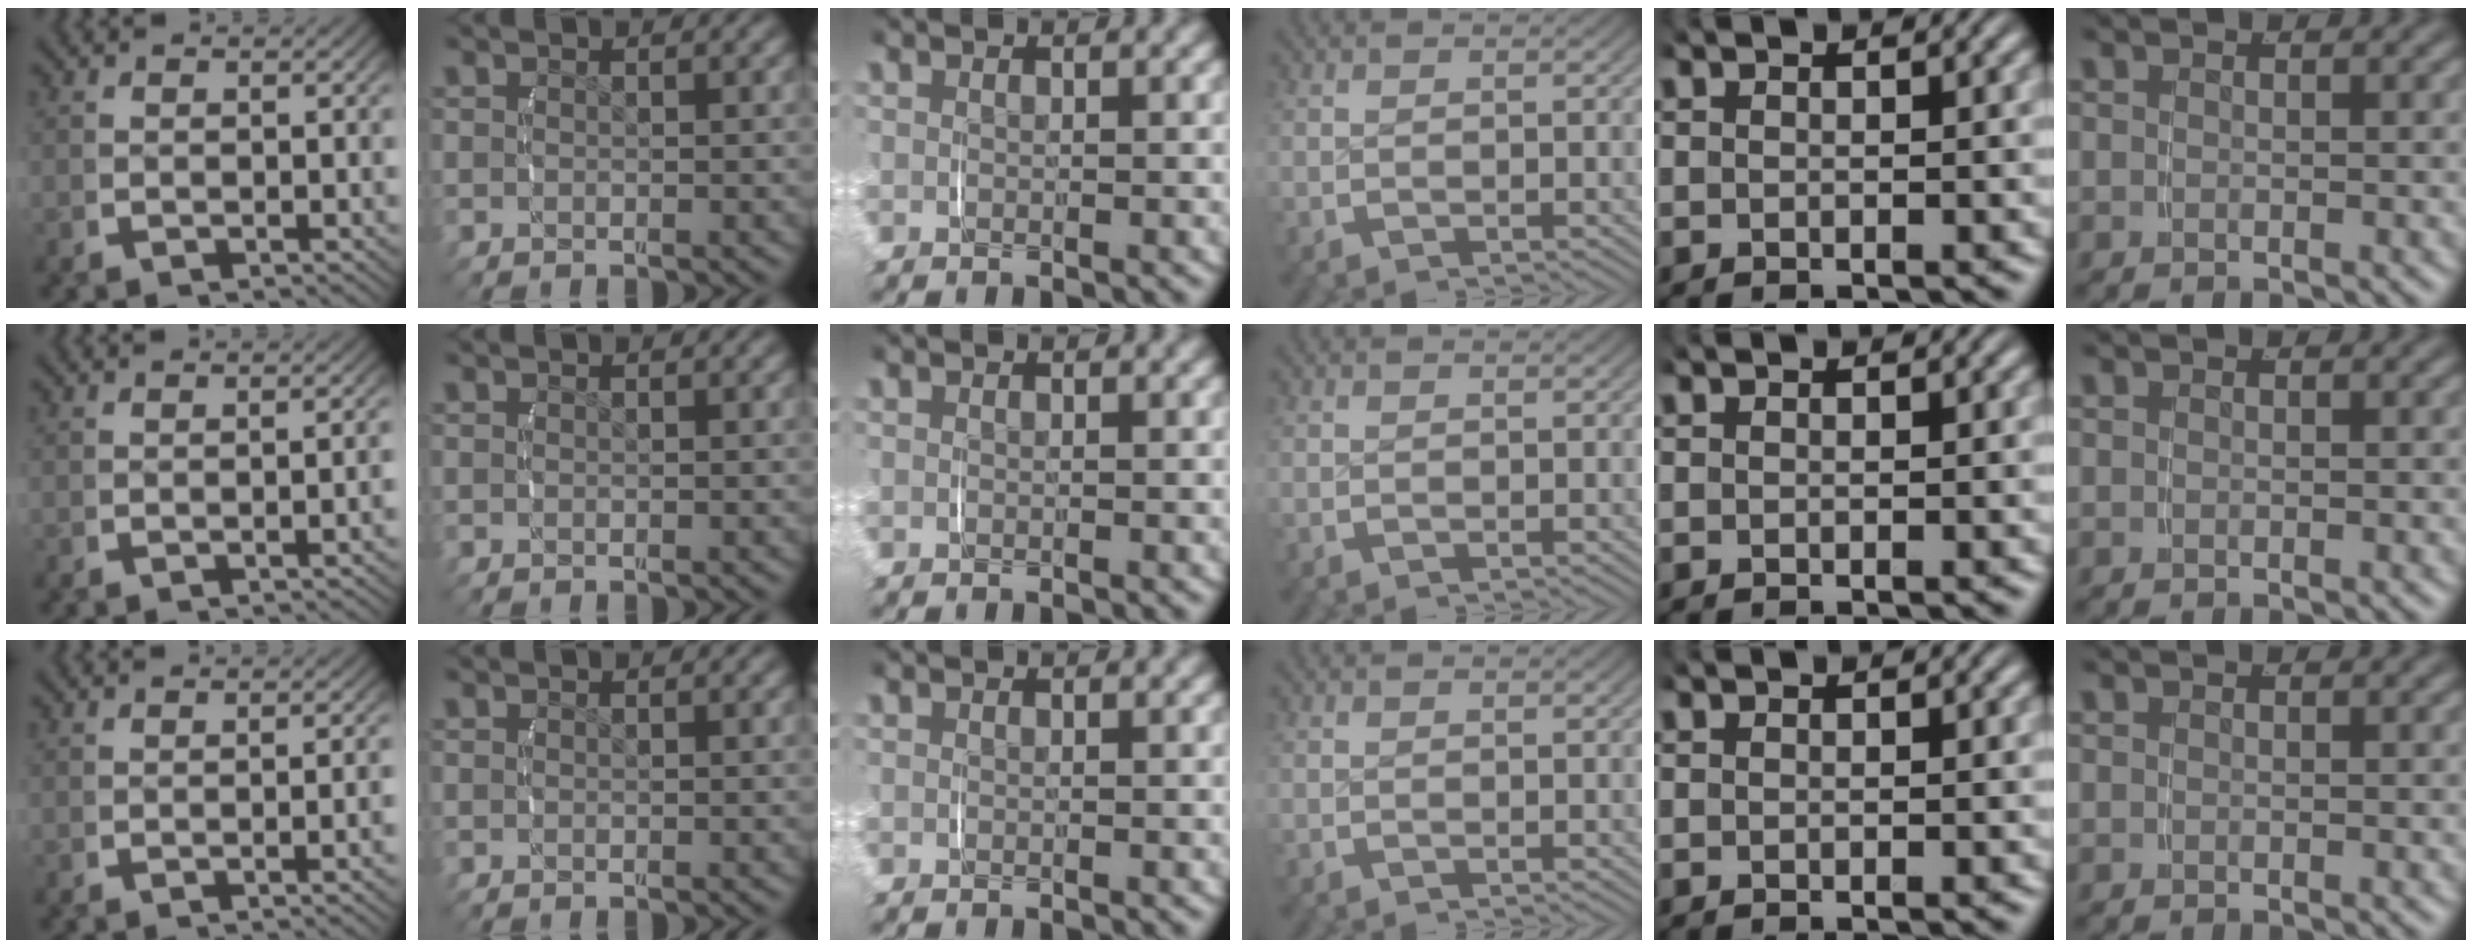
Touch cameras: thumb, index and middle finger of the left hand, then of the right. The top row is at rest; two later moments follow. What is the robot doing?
{"motion": "lift_and_place", "object": "measuring cup"}